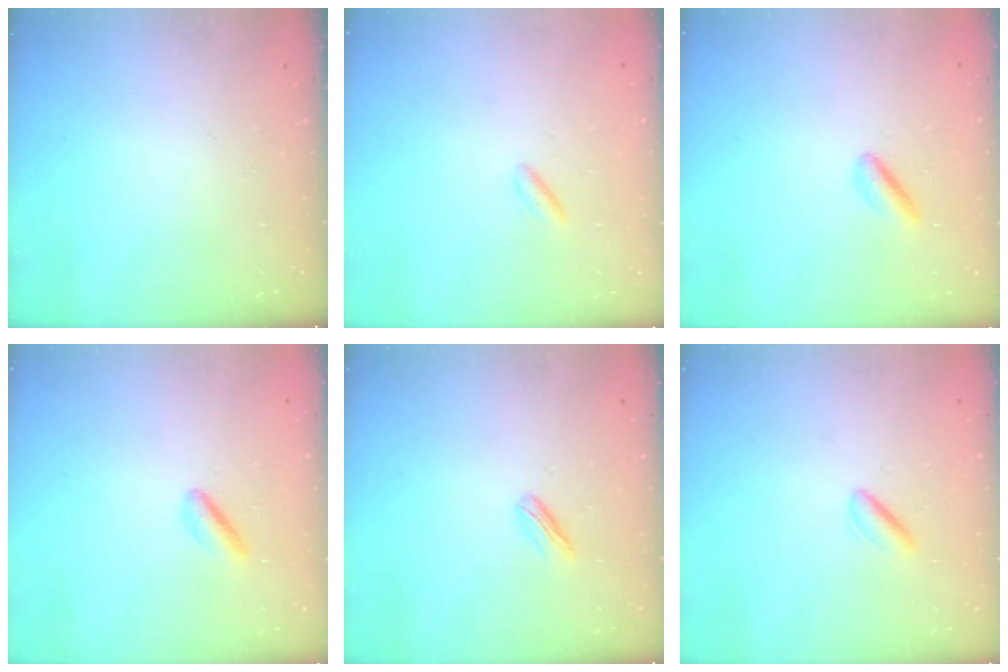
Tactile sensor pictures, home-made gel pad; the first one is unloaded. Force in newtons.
{"total": 1.8, "press": 1.6, "slide": 0.9}
{"total": 2.0, "press": 1.7, "slide": 1.0}
{"total": 2.0, "press": 1.7, "slide": 1.0}
{"total": 2.9, "press": 2.8, "slide": 0.8}
{"total": 1.6, "press": 1.3, "slide": 1.0}